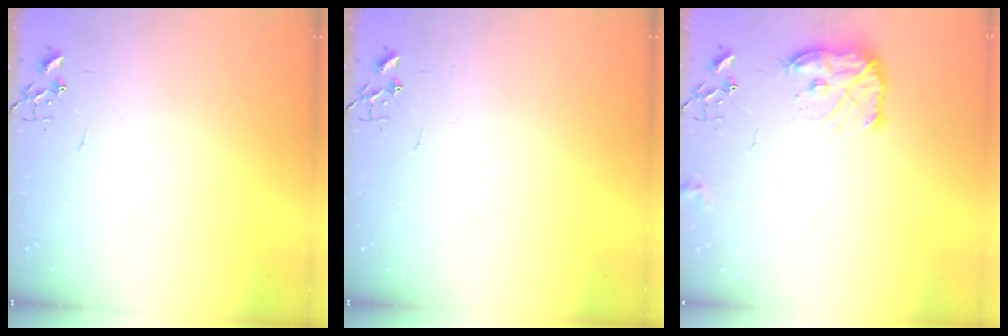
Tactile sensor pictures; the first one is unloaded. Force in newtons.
{"total": 0.0}
{"total": 11.8, "press": 11.8, "slide": 0.6}